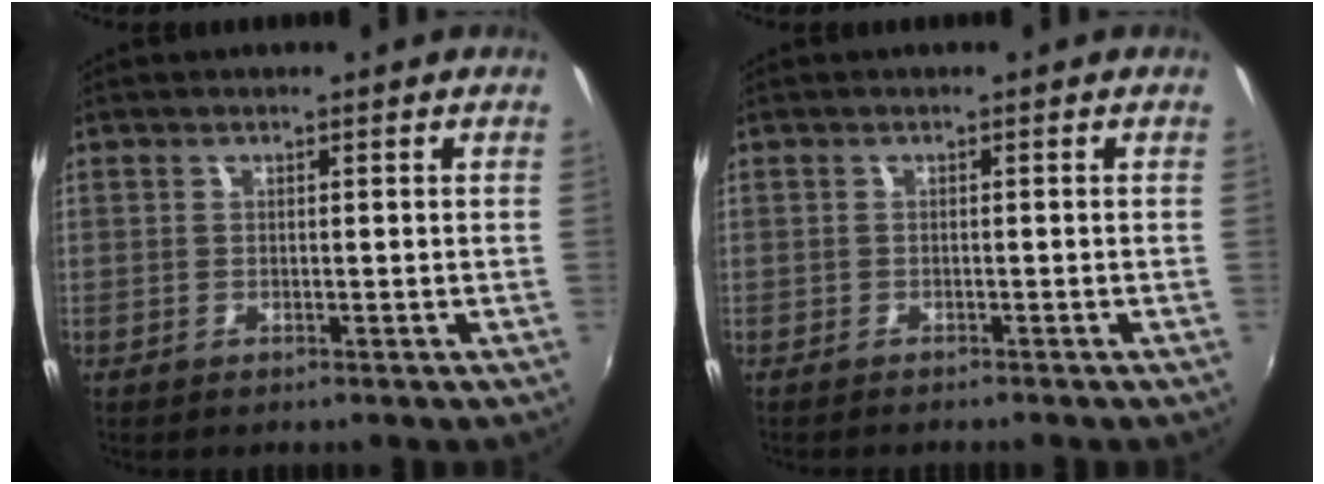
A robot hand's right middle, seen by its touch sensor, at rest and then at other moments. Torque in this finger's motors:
{"motor_torque": [0.31, -0.33, 0.06, 0.01]}